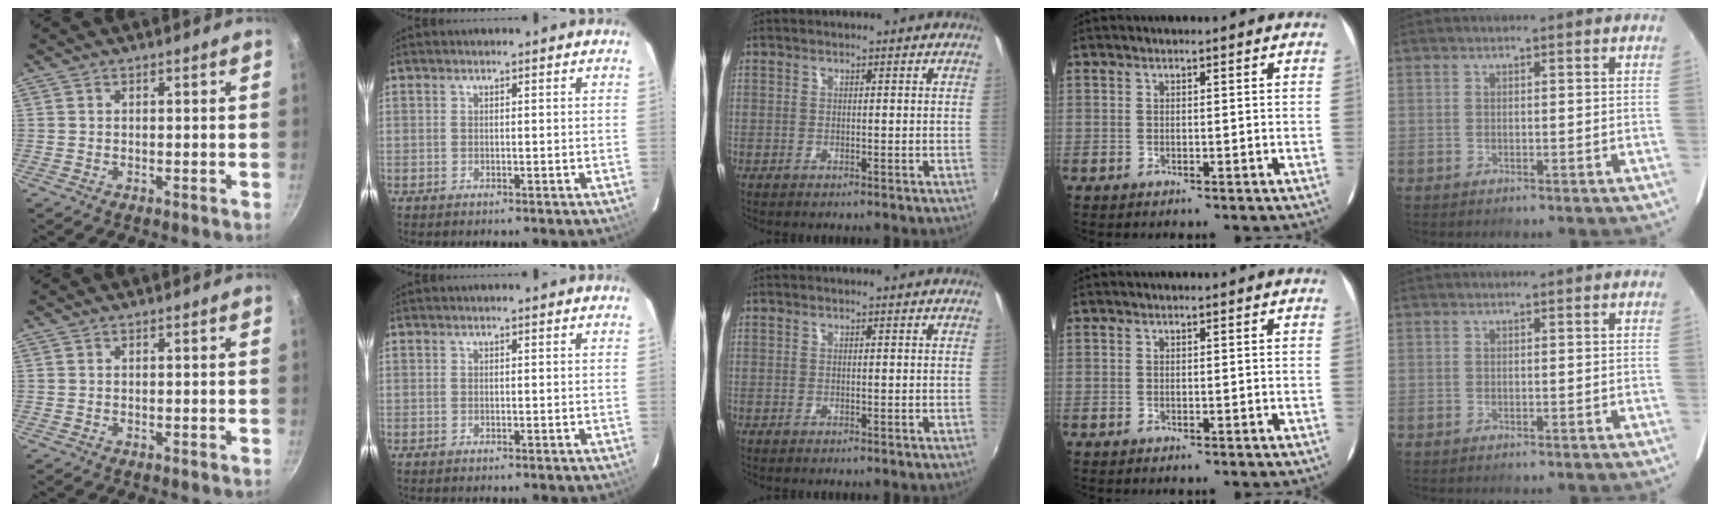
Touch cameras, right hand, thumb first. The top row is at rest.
{}